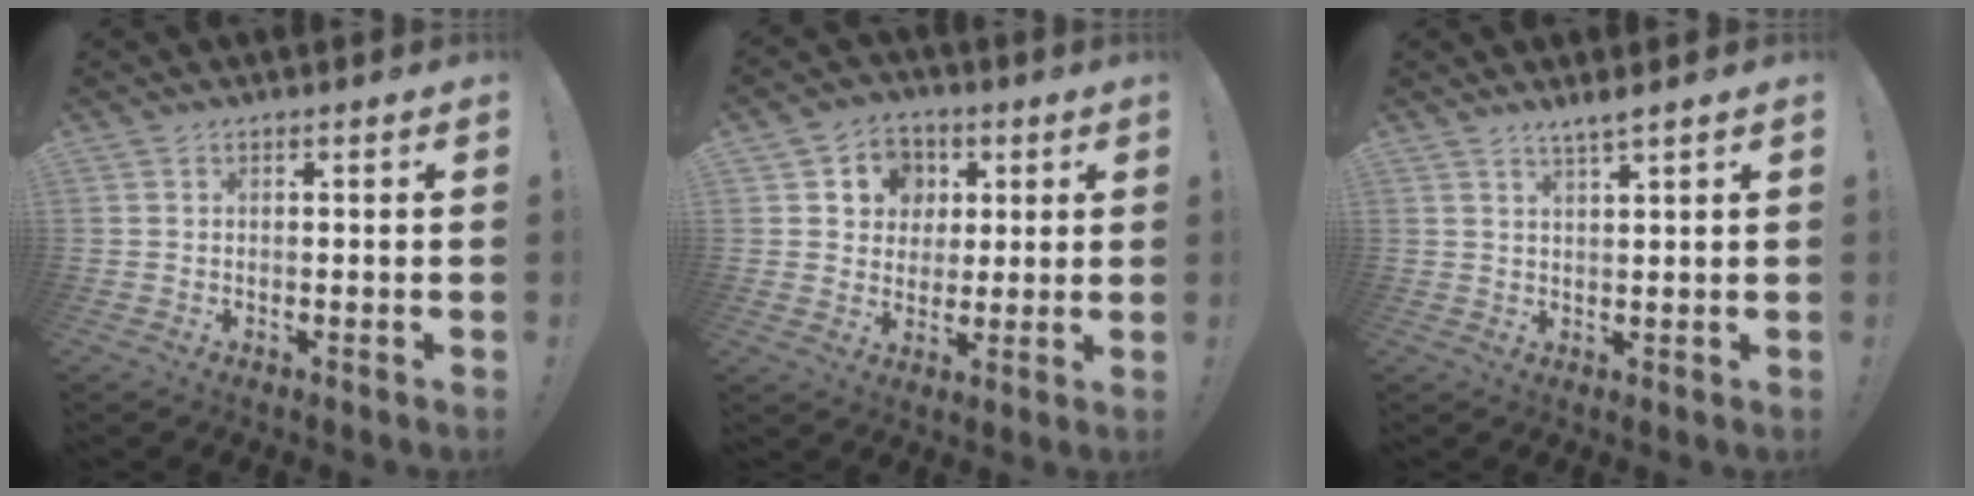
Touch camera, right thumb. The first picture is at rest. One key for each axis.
{"total": 8.8, "fx": 2.2, "fy": 8.2, "fz": 2.2, "tx": -0.033, "ty": -0.011, "tz": 0.048}
{"total": 3.0, "fx": 2.4, "fy": -0.3, "fz": 1.9, "tx": -0.038, "ty": -0.012, "tz": 0.040}